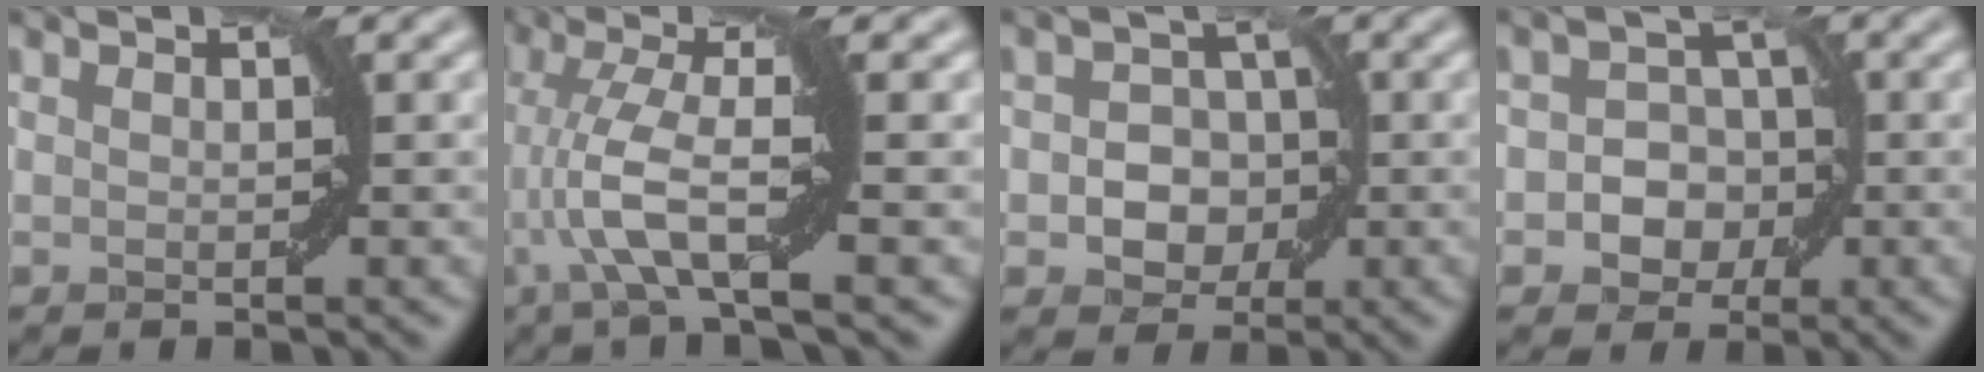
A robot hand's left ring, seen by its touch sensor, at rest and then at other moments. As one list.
[{"total": 5.6, "force": [-0.9, 0.6, 5.5], "torque": [-0.117, 0.013, -0.022]}, {"total": 4.1, "force": [-0.7, 3.3, 2.3], "torque": [-0.011, 0.000, -0.018]}, {"total": 3.7, "force": [-0.8, 3.1, 1.8], "torque": [0.006, 0.000, -0.023]}]